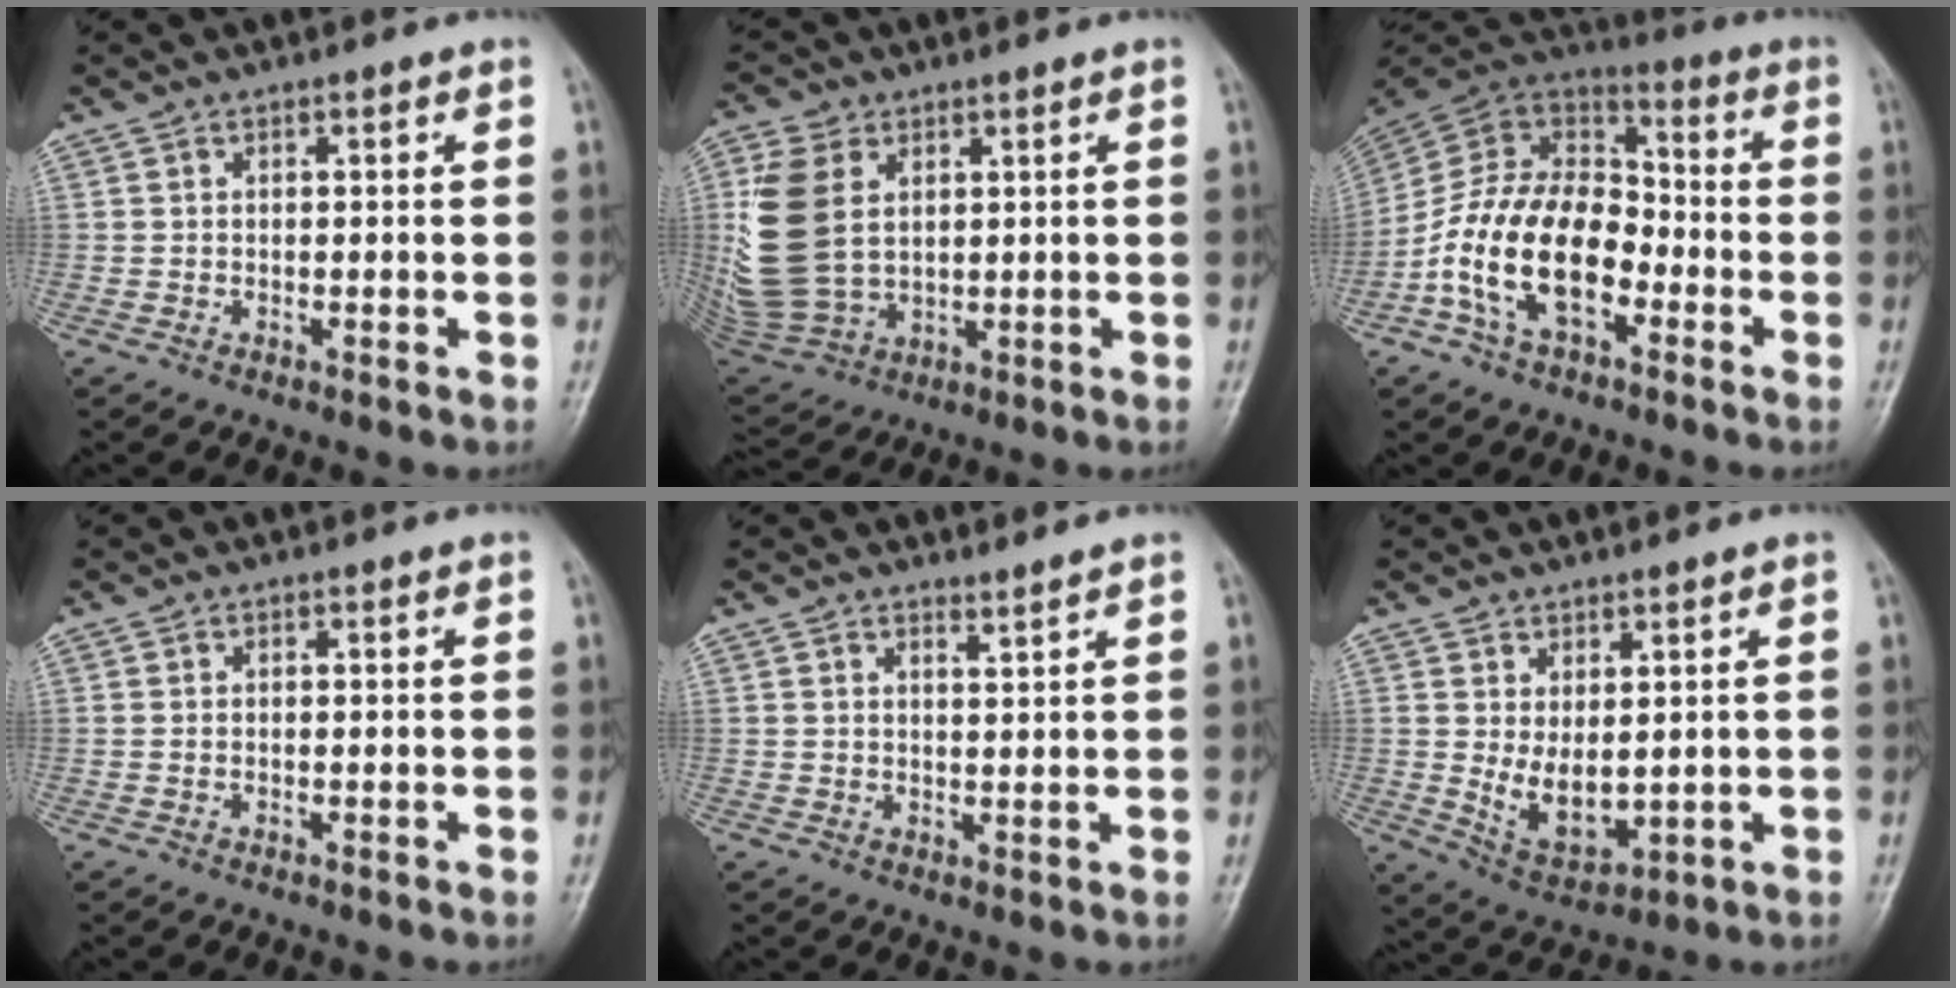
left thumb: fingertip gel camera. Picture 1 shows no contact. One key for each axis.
{"total": 14.1, "fx": 3.0, "fy": 9.6, "fz": 9.9, "tx": -0.206, "ty": -0.014, "tz": 0.070}
{"total": 17.6, "fx": -5.8, "fy": 10.4, "fz": 13.0, "tx": -0.222, "ty": 0.052, "tz": -0.113}
{"total": 0.0}
{"total": 1.5, "fx": 1.4, "fy": -0.4, "fz": 0.4, "tx": -0.003, "ty": -0.019, "tz": 0.024}
{"total": 7.1, "fx": 0.8, "fy": 3.8, "fz": 5.9, "tx": -0.089, "ty": -0.021, "tz": 0.034}